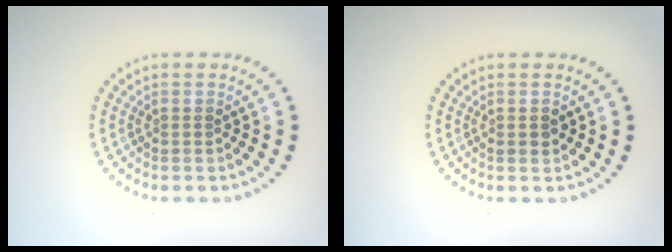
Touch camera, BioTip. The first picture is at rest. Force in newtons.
{"total": 0.9, "press": 0.9, "slide": 0.2}